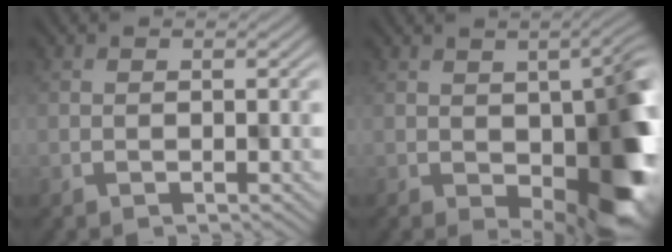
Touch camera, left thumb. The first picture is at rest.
{"total": 11.2, "force": [-2.3, 5.5, 9.5], "torque": [-0.107, -0.027, -0.012]}